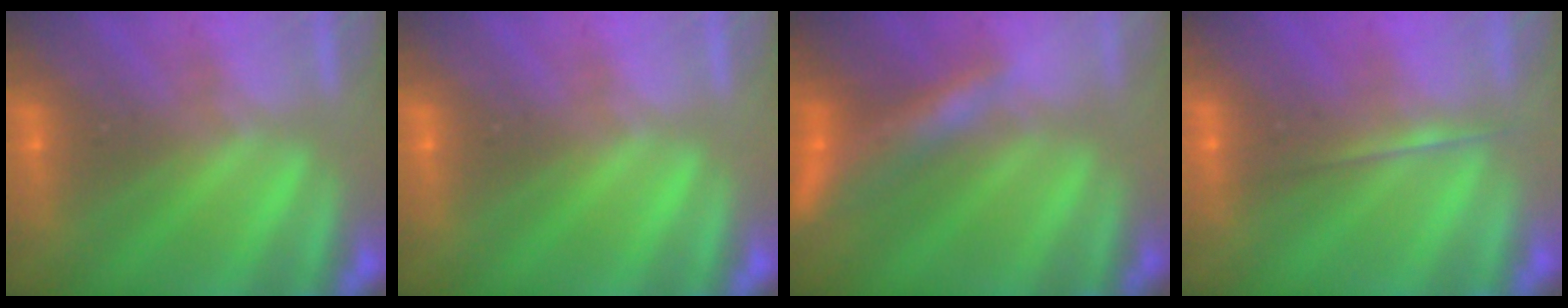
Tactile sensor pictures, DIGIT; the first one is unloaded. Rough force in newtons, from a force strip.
{"total": 0.0}
{"total": 9.1}
{"total": 1.7}